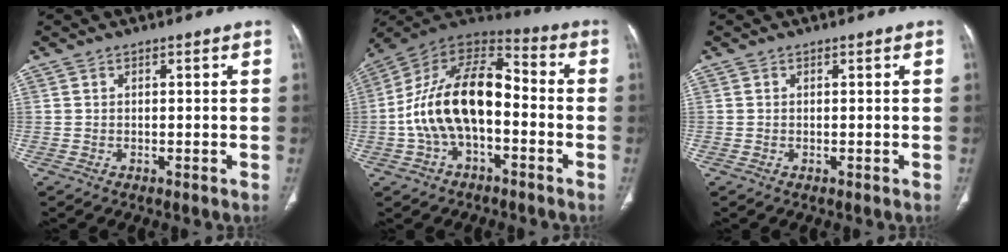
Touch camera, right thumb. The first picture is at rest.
{"total": 18.4, "force": [-2.9, 10.1, 15.0], "torque": [-0.266, 0.052, -0.057]}
{"total": 0.0}